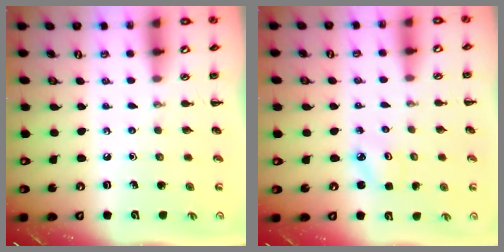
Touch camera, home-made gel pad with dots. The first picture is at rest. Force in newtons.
{"total": 2.5, "press": 2.4, "slide": 0.5}